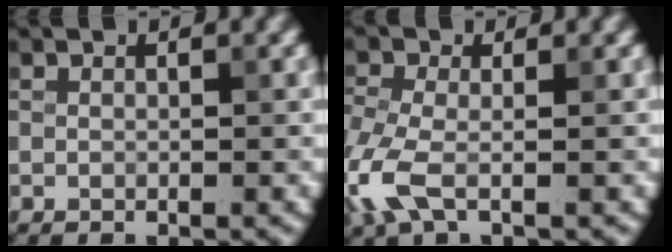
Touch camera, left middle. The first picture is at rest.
{"total": 4.7, "force": [-1.8, 2.3, 3.7], "torque": [-0.107, -0.008, -0.046]}